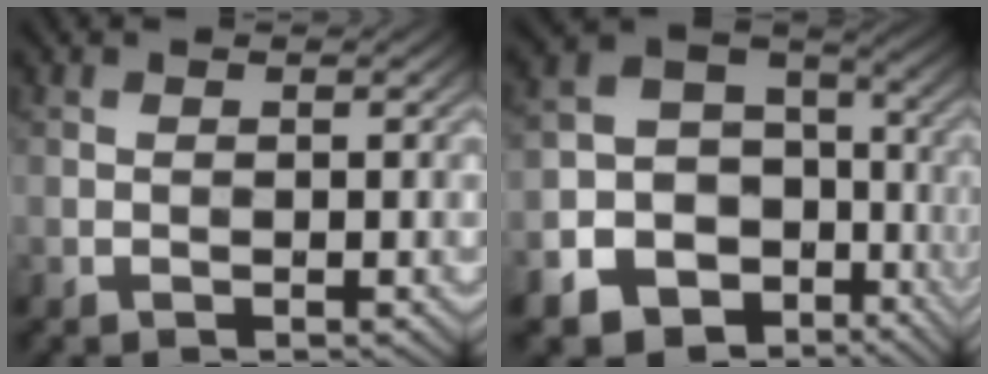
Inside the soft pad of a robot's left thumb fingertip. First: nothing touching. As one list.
[{"total": 14.5, "force": [-7.0, 10.9, 6.4], "torque": [-0.165, -0.038, -0.098]}]